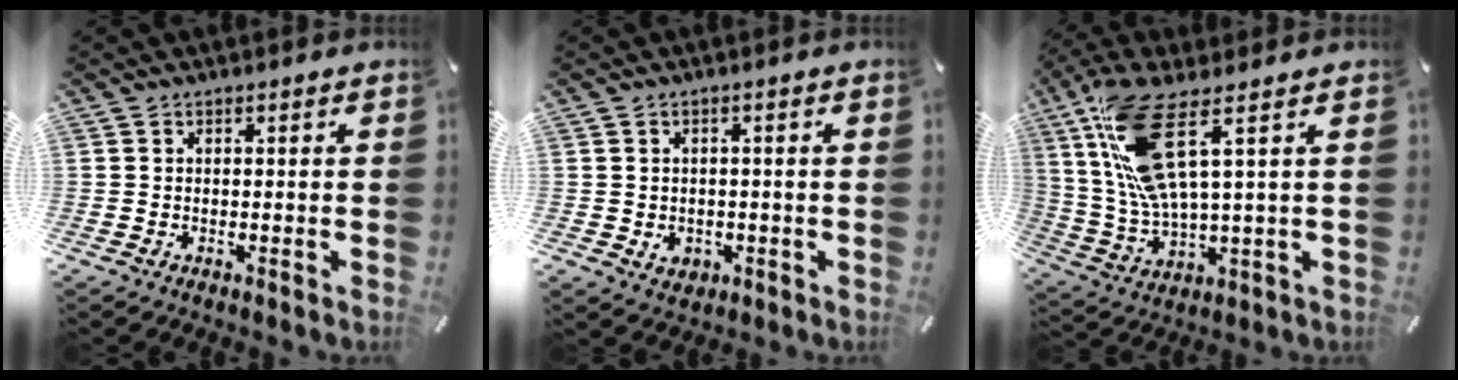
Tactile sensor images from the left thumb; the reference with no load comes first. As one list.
[{"total": 2.6, "force": [-0.4, 2.4, 1.0], "torque": [-0.012, 0.001, -0.009]}, {"total": 15.1, "force": [6.6, 5.5, 12.4], "torque": [-0.271, -0.021, 0.112]}]